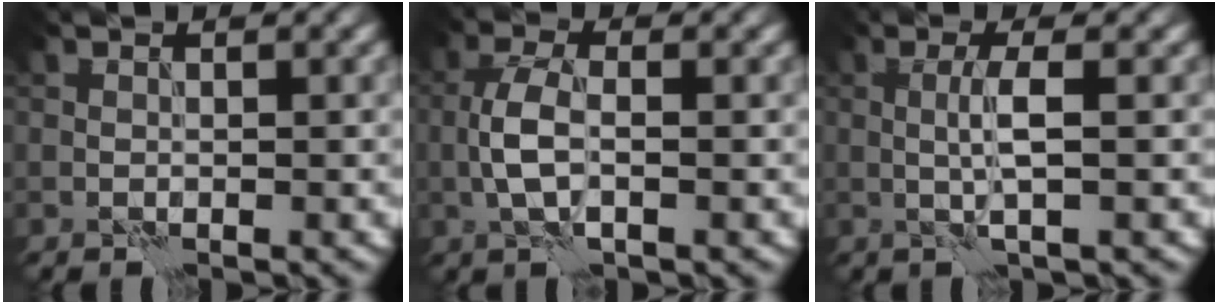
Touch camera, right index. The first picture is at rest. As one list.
[{"total": 3.5, "force": [-0.6, 1.5, 3.1], "torque": [-0.069, 0.004, -0.017]}, {"total": 2.6, "force": [0.1, 0.2, 2.5], "torque": [-0.052, 0.003, -0.001]}]